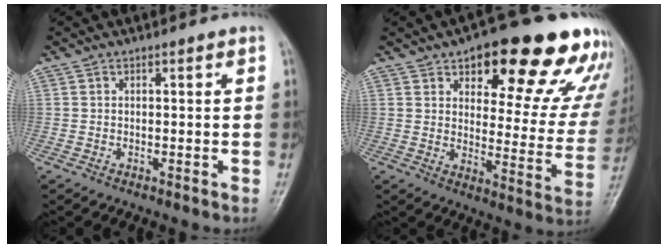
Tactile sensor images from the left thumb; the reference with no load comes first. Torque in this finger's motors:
{"motor_torque": [1.80, 1.85, 1.44, -1.33, 0.12]}